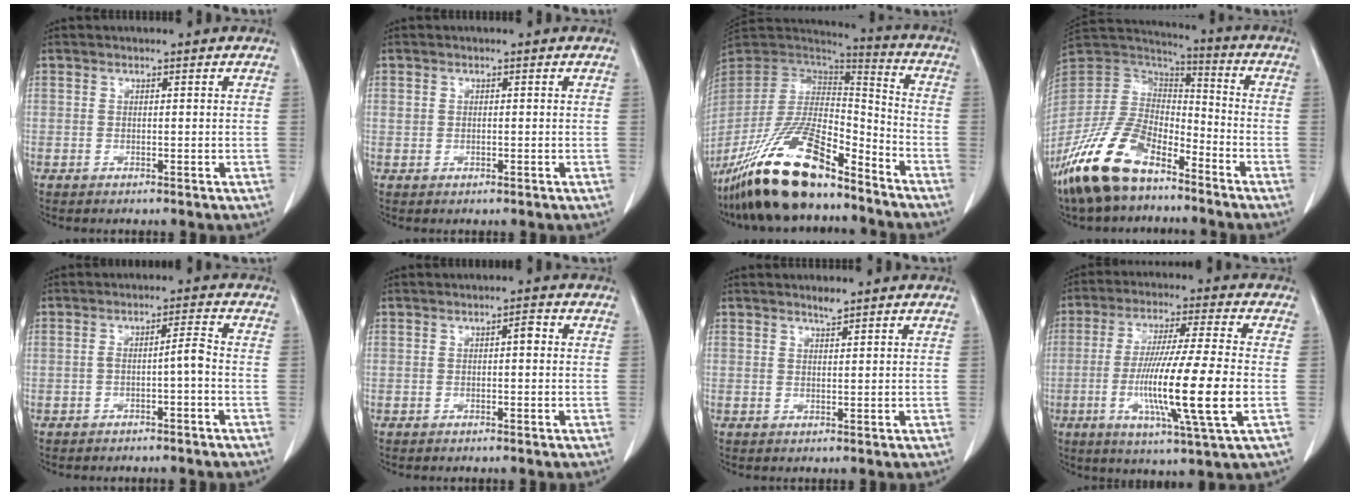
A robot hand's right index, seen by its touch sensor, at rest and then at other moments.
{"total": 0.9, "force": [0.1, 0.7, 0.5], "torque": [-0.015, 0.005, 0.007]}
{"total": 21.1, "force": [-15.6, 5.5, 13.1], "torque": [-0.268, -0.019, -0.286]}
{"total": 17.0, "force": [-11.8, 7.1, 9.9], "torque": [-0.211, 0.004, -0.226]}
{"total": 2.9, "force": [-1.3, -0.1, 2.6], "torque": [-0.043, 0.011, -0.019]}
{"total": 1.4, "force": [0.2, 0.4, 1.3], "torque": [-0.020, 0.005, 0.003]}
{"total": 1.3, "force": [1.1, 0.1, 0.5], "torque": [-0.013, 0.000, 0.023]}
{"total": 15.5, "force": [-3.1, -0.4, 15.2], "torque": [-0.282, -0.020, -0.059]}